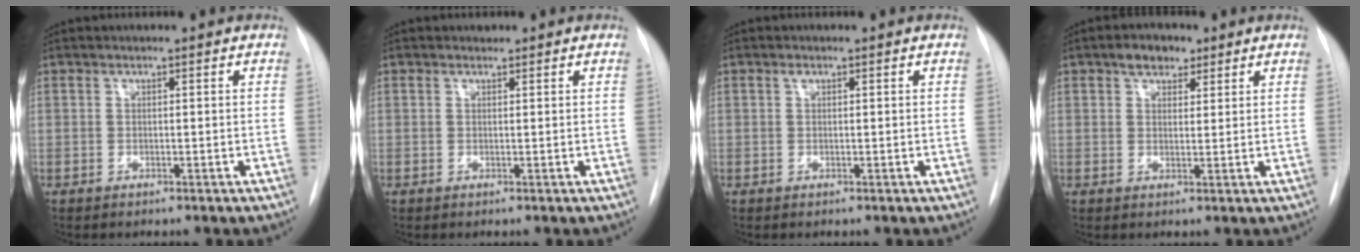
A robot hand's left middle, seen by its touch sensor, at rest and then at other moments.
{"total": 0.6, "force": [0.5, 0.3, -0.1], "torque": [-0.002, 0.000, 0.005]}
{"total": 0.5, "force": [0.3, 0.3, 0.3], "torque": [-0.006, 0.004, 0.004]}
{"total": 3.9, "force": [2.5, 2.4, 1.9], "torque": [-0.030, 0.011, 0.042]}